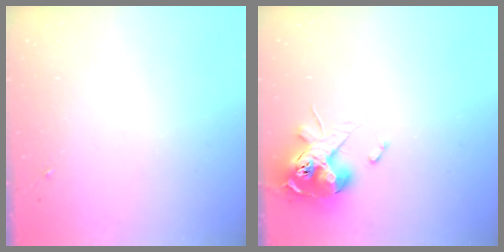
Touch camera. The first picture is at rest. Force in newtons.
{"total": 13.4, "press": 13.3, "slide": 1.4}